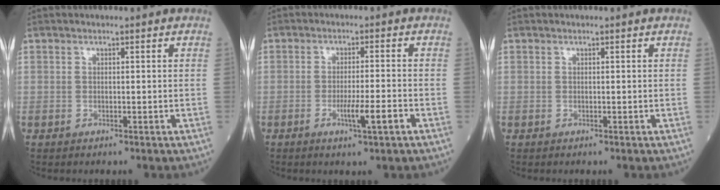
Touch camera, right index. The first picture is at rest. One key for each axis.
{"total": 4.8, "fx": -2.0, "fy": -0.1, "fz": 4.4, "tx": -0.072, "ty": -0.007, "tz": -0.034}
{"total": 0.0}